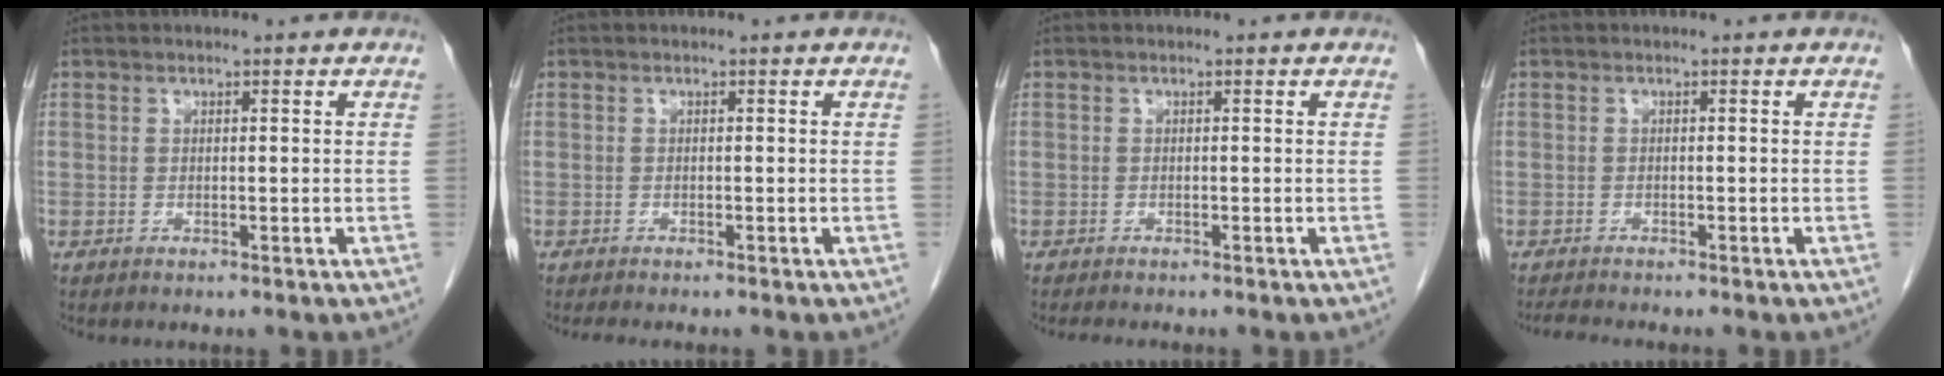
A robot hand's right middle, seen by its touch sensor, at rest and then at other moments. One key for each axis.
{"total": 2.6, "fx": -2.2, "fy": 0.4, "fz": 1.2, "tx": -0.018, "ty": -0.005, "tz": -0.027}
{"total": 2.0, "fx": -1.8, "fy": 0.3, "fz": 0.9, "tx": -0.015, "ty": -0.004, "tz": -0.022}
{"total": 2.2, "fx": -2.1, "fy": -0.1, "fz": 0.8, "tx": -0.016, "ty": -0.008, "tz": -0.035}